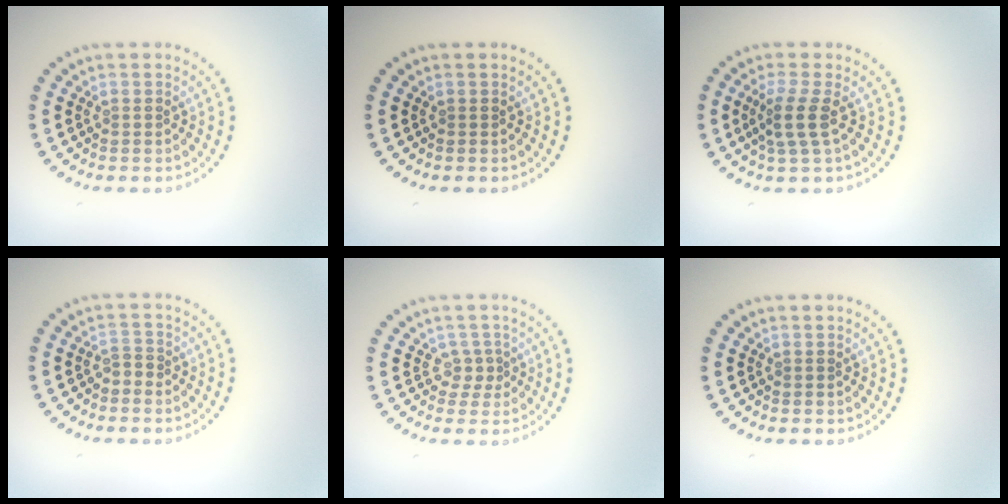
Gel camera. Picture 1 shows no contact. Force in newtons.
{"total": 0.0}
{"total": 2.7, "press": 2.2, "slide": 1.6}
{"total": 0.9, "press": 0.7, "slide": 0.6}
{"total": 1.4, "press": 0.9, "slide": 1.1}
{"total": 0.0}